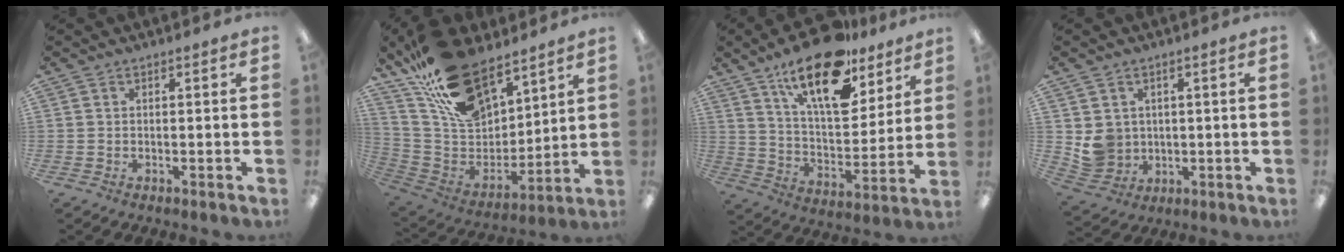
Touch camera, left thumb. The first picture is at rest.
{"total": 23.0, "force": [15.0, 12.3, 12.2], "torque": [-0.221, -0.081, 0.279]}
{"total": 20.9, "force": [14.0, 8.7, 12.8], "torque": [-0.214, -0.077, 0.240]}
{"total": 6.1, "force": [1.7, 5.7, 1.2], "torque": [-0.032, -0.003, 0.039]}